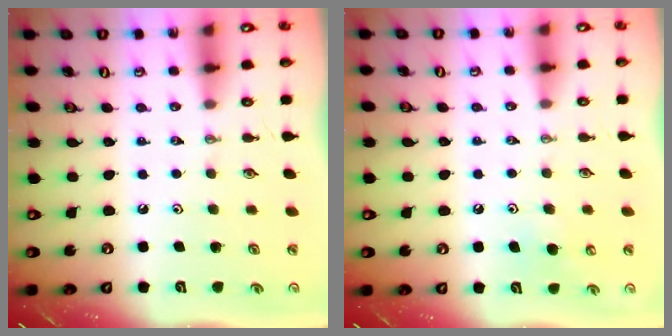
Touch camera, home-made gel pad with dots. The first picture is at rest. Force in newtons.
{"total": 6.5, "press": 6.4, "slide": 0.9}